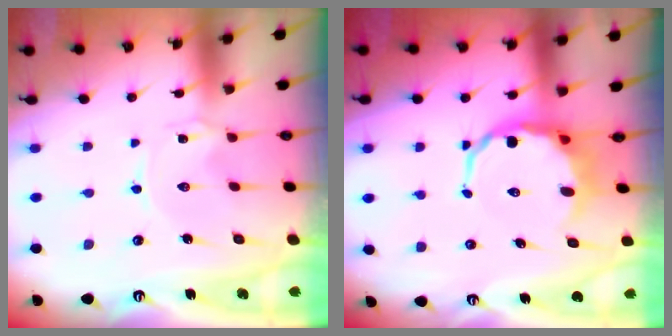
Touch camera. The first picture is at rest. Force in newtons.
{"total": 8.2, "press": 7.8, "slide": 2.3}